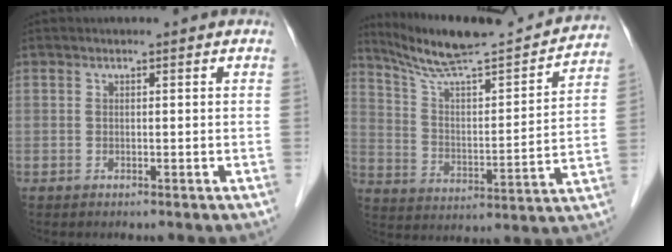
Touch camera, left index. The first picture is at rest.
{"total": 21.4, "force": [19.7, 1.8, 8.2], "torque": [-0.132, -0.015, 0.294]}